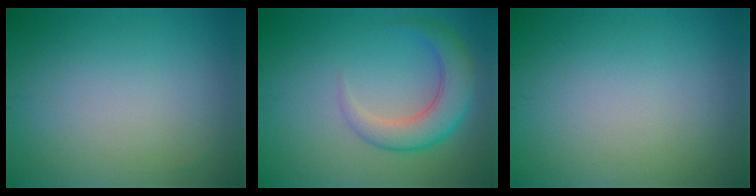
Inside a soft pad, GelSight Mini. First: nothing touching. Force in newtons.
{"total": 4.5, "press": 4.5, "slide": 0.2}
{"total": 0.0}